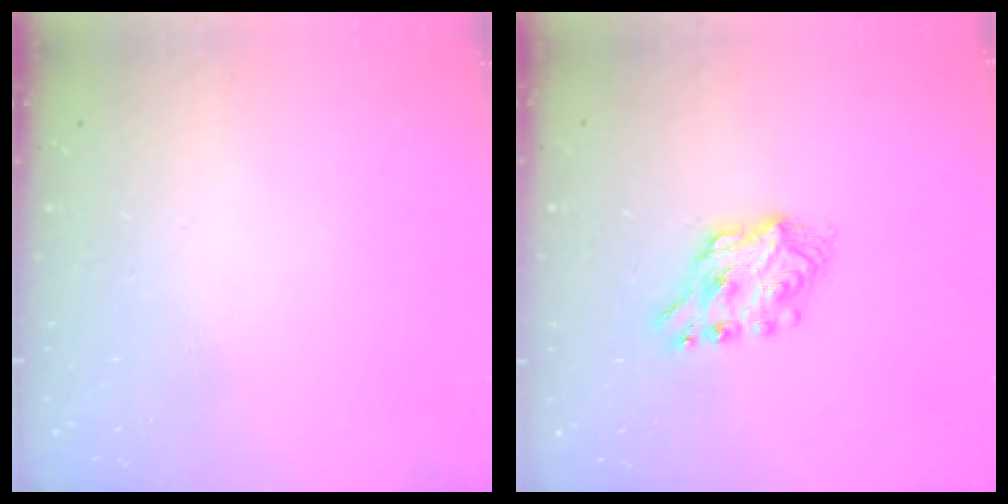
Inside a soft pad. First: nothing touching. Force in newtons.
{"total": 8.2, "press": 8.2, "slide": 0.7}